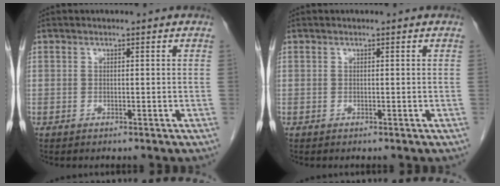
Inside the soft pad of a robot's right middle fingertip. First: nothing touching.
{"total": 0.0}